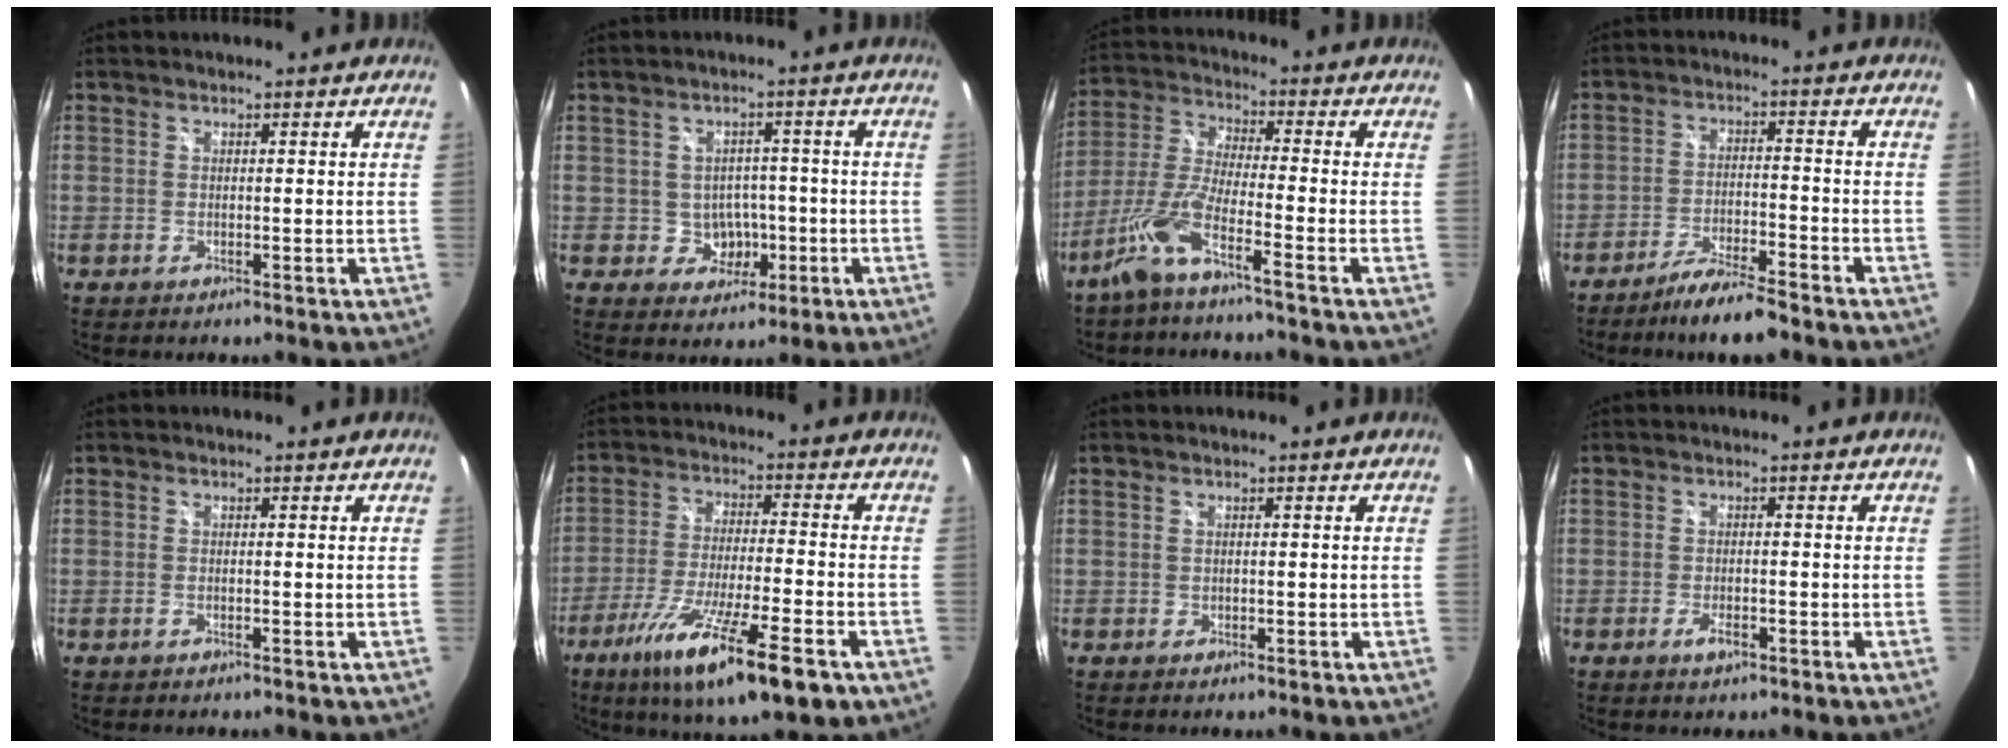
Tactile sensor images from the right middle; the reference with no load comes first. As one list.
[{"total": 4.8, "force": [-1.1, 4.4, 1.4], "torque": [-0.033, 0.016, 0.000]}, {"total": 8.0, "force": [-5.2, -0.1, 6.1], "torque": [-0.135, -0.002, -0.102]}, {"total": 8.4, "force": [-7.1, 0.5, 4.4], "torque": [-0.094, -0.006, -0.119]}, {"total": 0.5, "force": [-0.4, 0.1, 0.4], "torque": [-0.006, 0.000, -0.009]}, {"total": 18.0, "force": [-10.2, 2.6, 14.6], "torque": [-0.276, -0.056, -0.175]}, {"total": 0.0}, {"total": 2.5, "force": [-1.4, 0.9, 1.8], "torque": [-0.036, -0.003, -0.024]}]